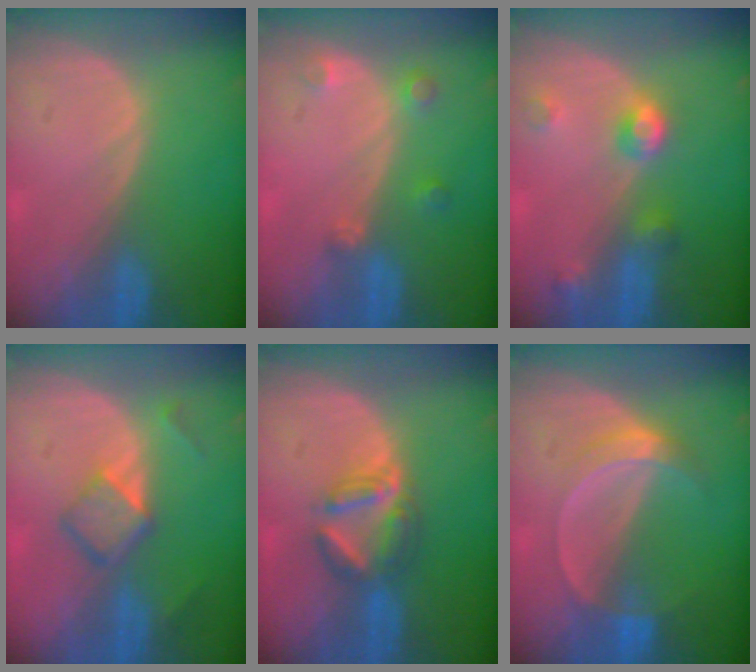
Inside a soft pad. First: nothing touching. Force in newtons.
{"total": 2.6, "press": 2.5, "slide": 0.5}
{"total": 4.6, "press": 4.2, "slide": 2.0}
{"total": 4.8, "press": 4.6, "slide": 1.6}
{"total": 5.9, "press": 5.4, "slide": 2.3}
{"total": 5.1, "press": 4.6, "slide": 2.1}